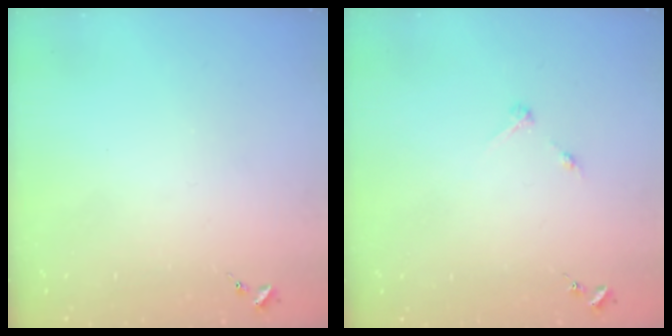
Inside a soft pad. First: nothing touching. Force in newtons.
{"total": 2.8, "press": 2.8, "slide": 0.3}